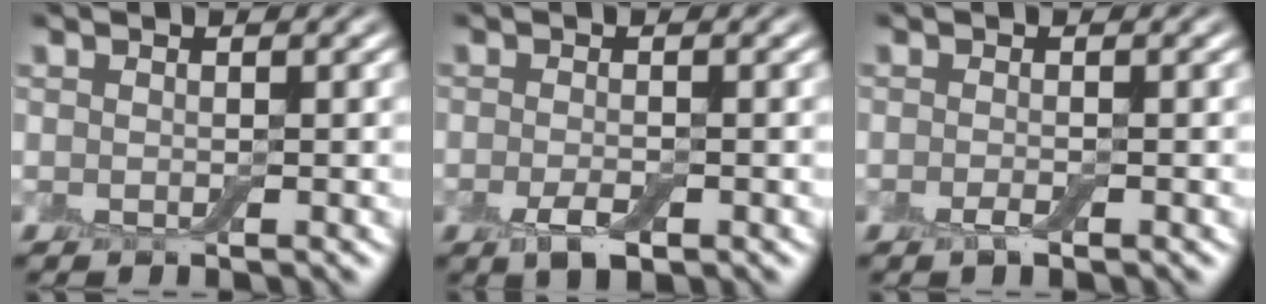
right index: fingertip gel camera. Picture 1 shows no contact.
{"total": 2.0, "force": [-1.1, 0.7, 1.5], "torque": [-0.031, -0.004, -0.020]}
{"total": 0.9, "force": [-0.7, 0.2, 0.6], "torque": [-0.013, -0.003, -0.013]}